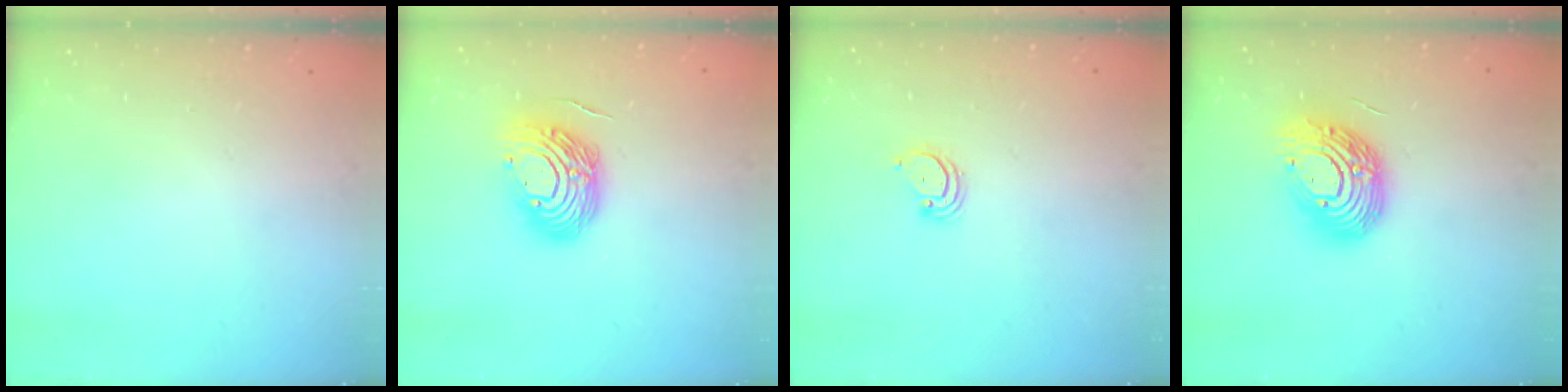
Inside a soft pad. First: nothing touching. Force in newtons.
{"total": 13.3, "press": 13.1, "slide": 2.3}
{"total": 2.3, "press": 2.3, "slide": 0.2}
{"total": 15.7, "press": 15.7, "slide": 1.1}